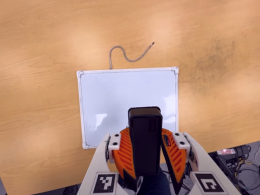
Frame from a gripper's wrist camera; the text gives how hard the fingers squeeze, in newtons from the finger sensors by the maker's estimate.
{"total": 8.7, "left": 9.1, "right": 8.2}